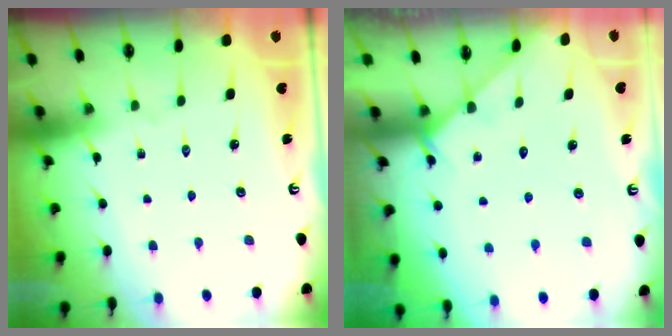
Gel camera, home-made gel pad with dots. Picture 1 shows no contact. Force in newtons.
{"total": 2.7, "press": 2.7, "slide": 0.3}